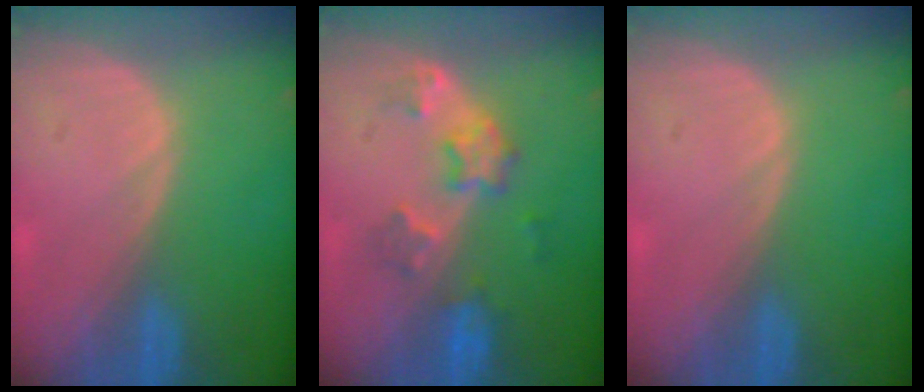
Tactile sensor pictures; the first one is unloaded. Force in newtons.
{"total": 6.0, "press": 5.5, "slide": 2.4}
{"total": 0.0}